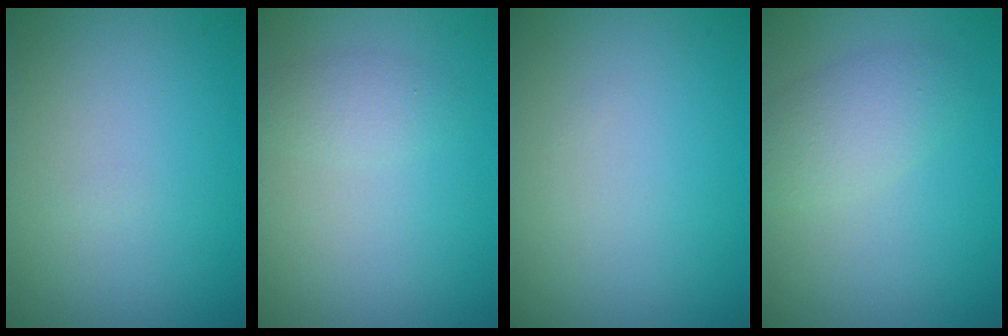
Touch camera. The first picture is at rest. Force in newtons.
{"total": 1.6, "press": 1.6, "slide": 0.0}
{"total": 0.0}
{"total": 2.9, "press": 2.9, "slide": 0.1}